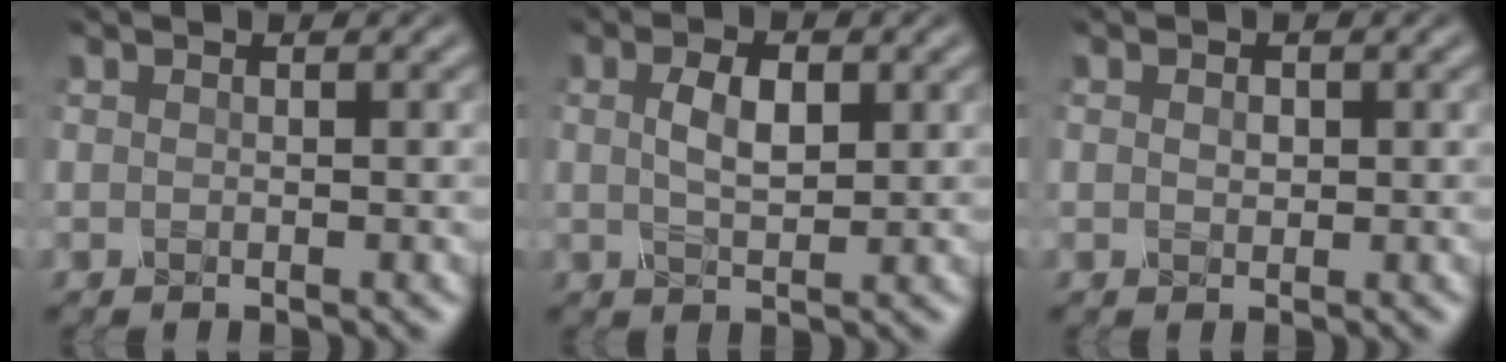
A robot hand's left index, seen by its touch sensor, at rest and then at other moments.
{"total": 2.8, "force": [0.3, 1.4, 2.4], "torque": [-0.052, 0.001, 0.007]}
{"total": 0.8, "force": [0.0, 0.6, 0.5], "torque": [-0.011, 0.001, 0.001]}